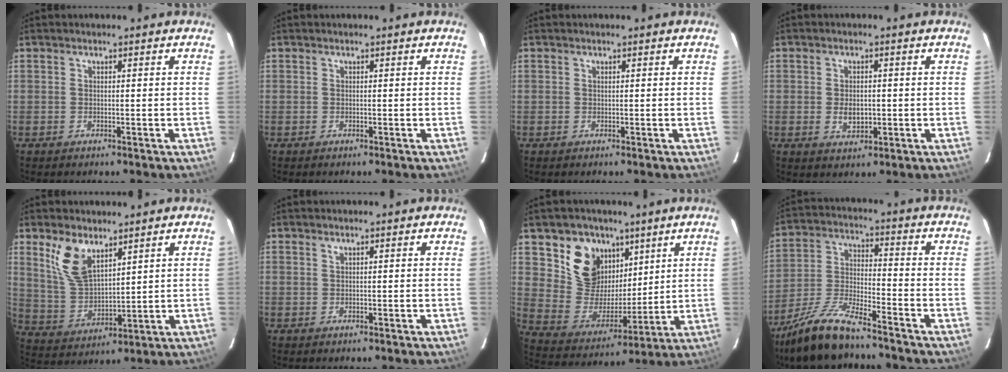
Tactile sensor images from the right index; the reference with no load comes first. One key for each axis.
{"total": 0.0}
{"total": 0.0}
{"total": 3.8, "fx": -0.5, "fy": 2.5, "fz": 2.8, "tx": -0.050, "ty": -0.004, "tz": -0.006}
{"total": 9.7, "fx": 5.8, "fy": 4.7, "fz": 6.2, "tx": -0.123, "ty": 0.004, "tz": 0.128}
{"total": 0.0}
{"total": 14.1, "fx": 7.9, "fy": 10.6, "fz": 5.0, "tx": -0.108, "ty": 0.003, "tz": 0.158}
{"total": 13.6, "fx": -11.0, "fy": 2.5, "fz": 7.7, "tx": -0.171, "ty": -0.011, "tz": -0.213}